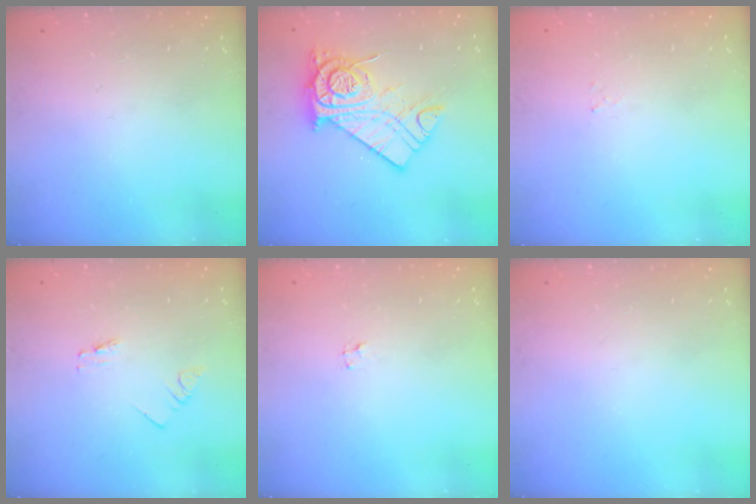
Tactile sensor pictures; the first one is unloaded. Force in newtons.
{"total": 14.8, "press": 14.8, "slide": 1.2}
{"total": 1.5, "press": 1.5, "slide": 0.2}
{"total": 0.7, "press": 0.7, "slide": 0.1}
{"total": 1.2, "press": 1.2, "slide": 0.1}
{"total": 0.0}